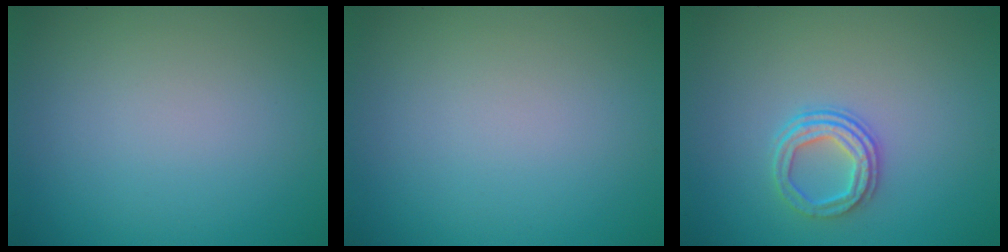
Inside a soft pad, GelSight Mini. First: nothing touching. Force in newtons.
{"total": 0.0}
{"total": 2.8, "press": 2.3, "slide": 1.5}